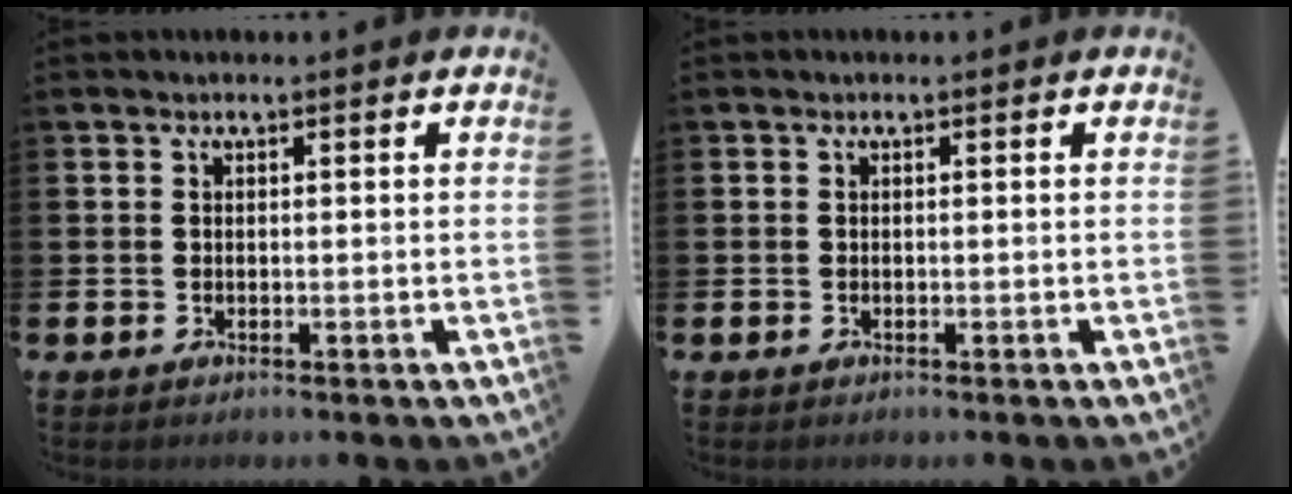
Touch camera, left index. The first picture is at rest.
{"total": 0.0}